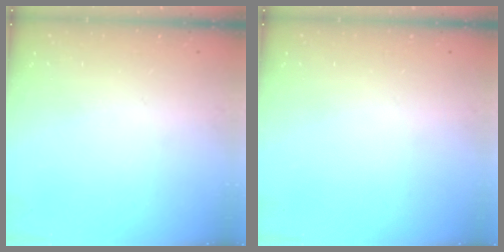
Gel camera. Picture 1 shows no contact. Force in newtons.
{"total": 0.0}